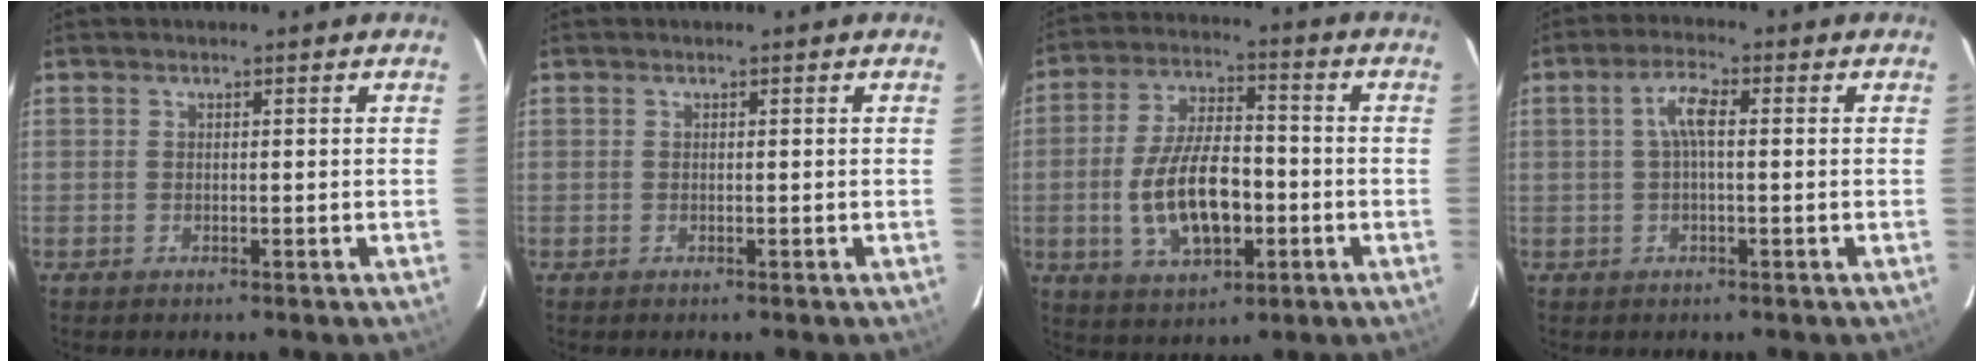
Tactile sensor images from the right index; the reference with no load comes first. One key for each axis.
{"total": 0.0}
{"total": 14.0, "fx": -3.1, "fy": 6.7, "fz": 11.9, "tx": -0.234, "ty": 0.005, "tz": -0.044}
{"total": 4.1, "fx": 0.4, "fy": 1.0, "fz": 3.9, "tx": -0.075, "ty": 0.011, "tz": 0.009}